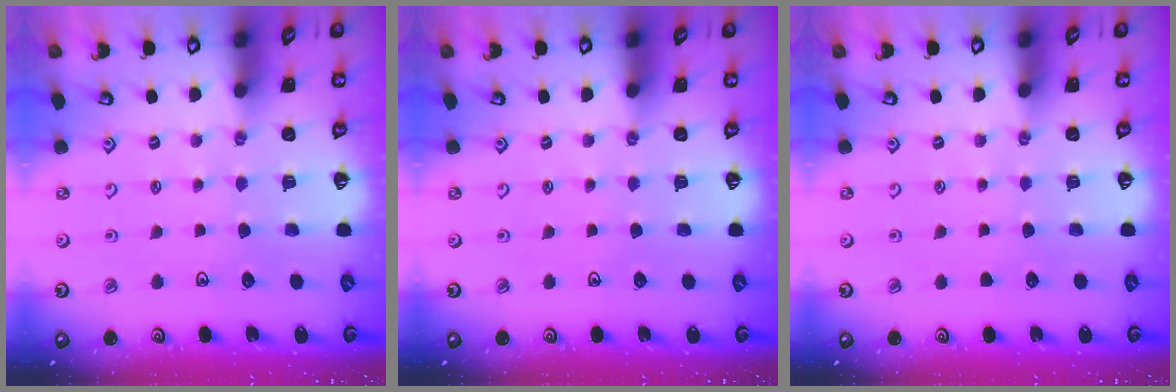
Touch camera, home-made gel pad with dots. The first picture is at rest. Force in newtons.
{"total": 0.0}
{"total": 0.0}